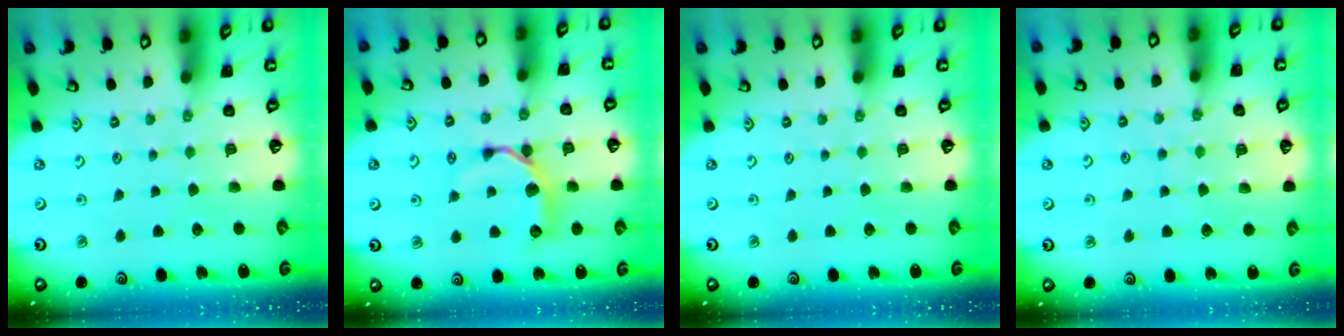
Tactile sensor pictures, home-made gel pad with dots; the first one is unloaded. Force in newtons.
{"total": 9.2, "press": 9.2, "slide": 0.3}
{"total": 0.0}
{"total": 7.3, "press": 7.2, "slide": 0.8}